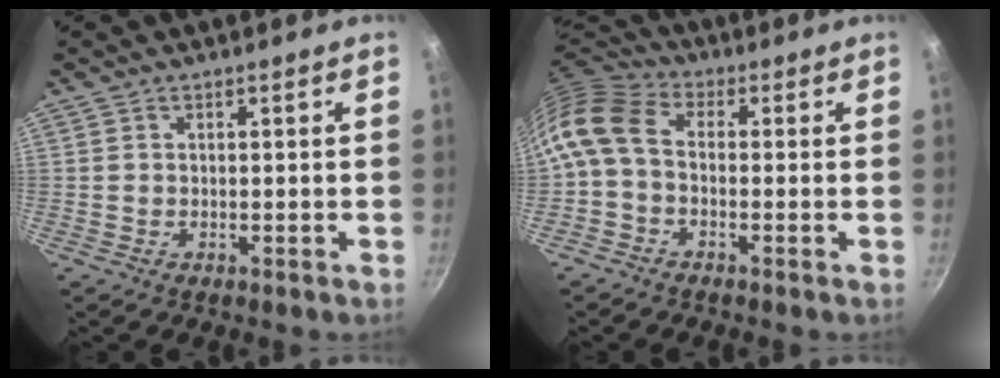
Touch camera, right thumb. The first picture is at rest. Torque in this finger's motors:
{"motor_torque": [-0.50, 0.77, 0.28, -0.26, 0.23]}